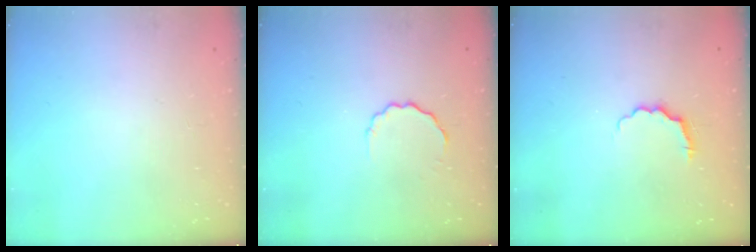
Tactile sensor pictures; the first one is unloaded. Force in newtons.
{"total": 4.3, "press": 4.2, "slide": 0.9}
{"total": 4.2, "press": 4.1, "slide": 0.6}